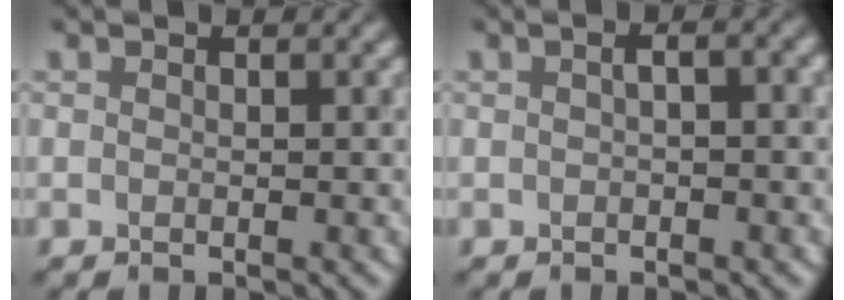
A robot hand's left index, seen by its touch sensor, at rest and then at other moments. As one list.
[{"total": 3.7, "force": [0.7, 1.6, 3.3], "torque": [-0.026, 0.018, -0.005]}]